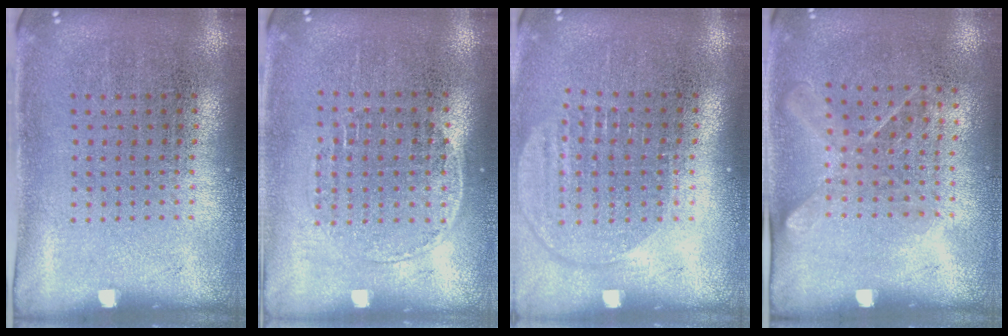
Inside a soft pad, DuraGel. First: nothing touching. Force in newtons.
{"total": 1.2, "press": 1.0, "slide": 0.7}
{"total": 1.5, "press": 1.3, "slide": 0.8}
{"total": 1.2, "press": 1.0, "slide": 0.7}